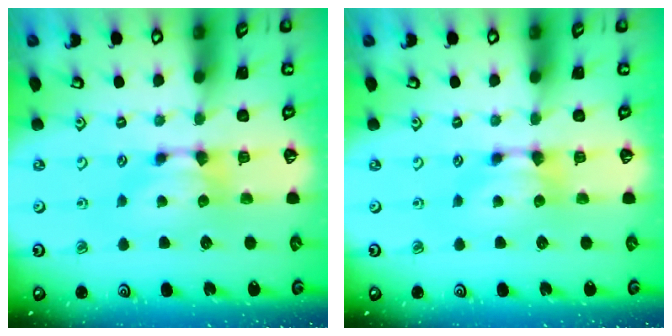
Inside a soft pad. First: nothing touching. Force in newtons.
{"total": 0.0}